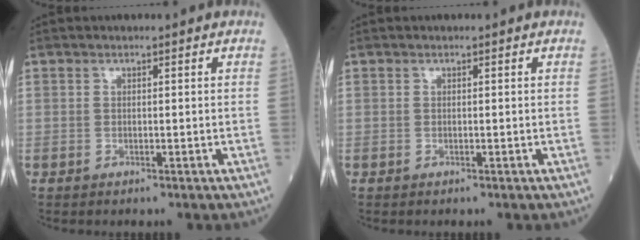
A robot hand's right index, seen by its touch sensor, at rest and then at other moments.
{"total": 0.0}